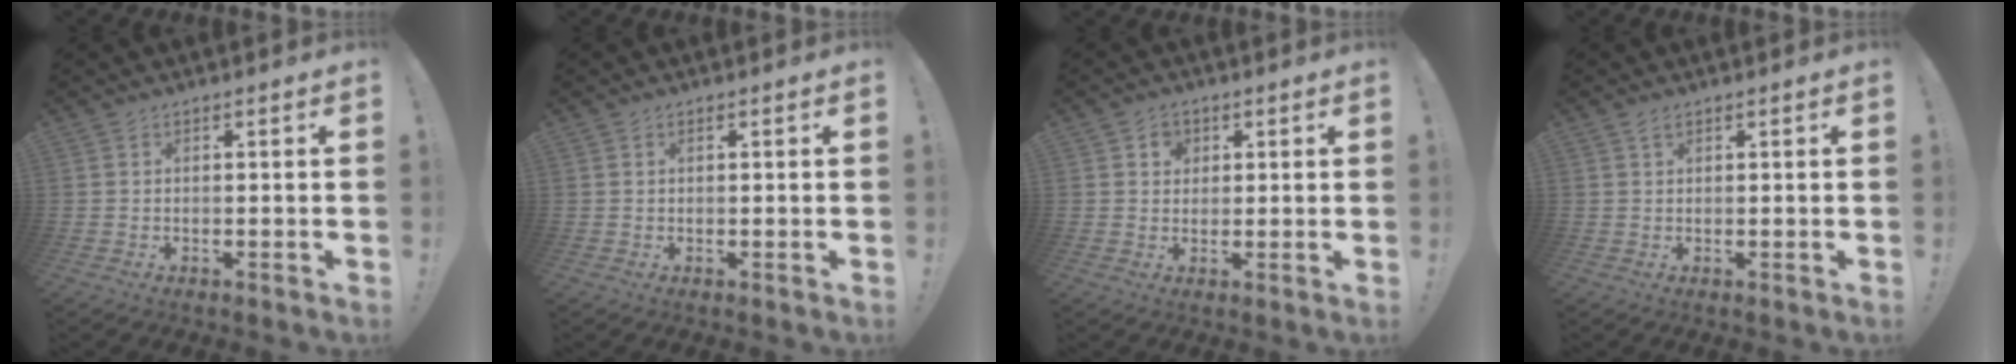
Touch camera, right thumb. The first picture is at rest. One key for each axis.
{"total": 0.5, "fx": 0.3, "fy": 0.2, "fz": 0.4, "tx": -0.014, "ty": 0.003, "tz": 0.007}
{"total": 3.7, "fx": 1.3, "fy": 3.3, "fz": 1.2, "tx": -0.008, "ty": -0.004, "tz": 0.021}
{"total": 1.3, "fx": 1.0, "fy": 0.6, "fz": 0.5, "tx": -0.004, "ty": -0.002, "tz": 0.017}